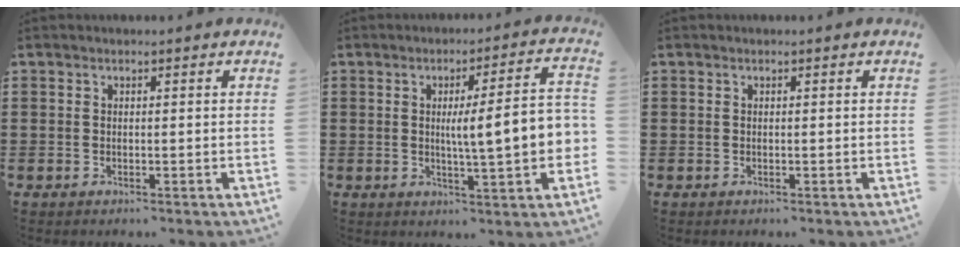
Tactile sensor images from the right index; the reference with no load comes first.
{"total": 9.2, "force": [0.0, 0.9, 9.1], "torque": [-0.138, -0.011, -0.009]}
{"total": 0.0}